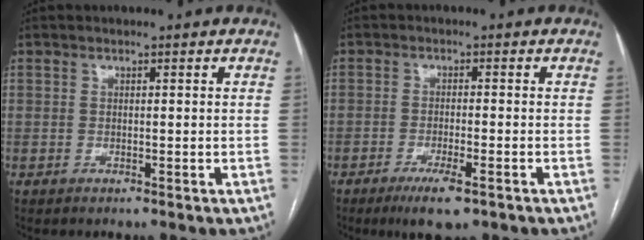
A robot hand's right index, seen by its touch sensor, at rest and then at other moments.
{"total": 5.3, "force": [-3.2, 0.9, 4.2], "torque": [-0.078, -0.011, -0.049]}